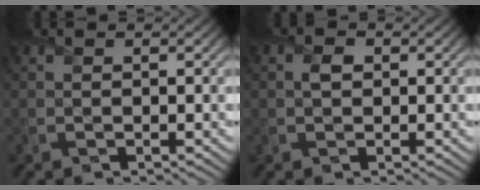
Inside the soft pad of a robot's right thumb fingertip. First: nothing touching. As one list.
[{"total": 1.3, "force": [0.2, 1.0, 0.9], "torque": [-0.019, 0.001, 0.000]}]